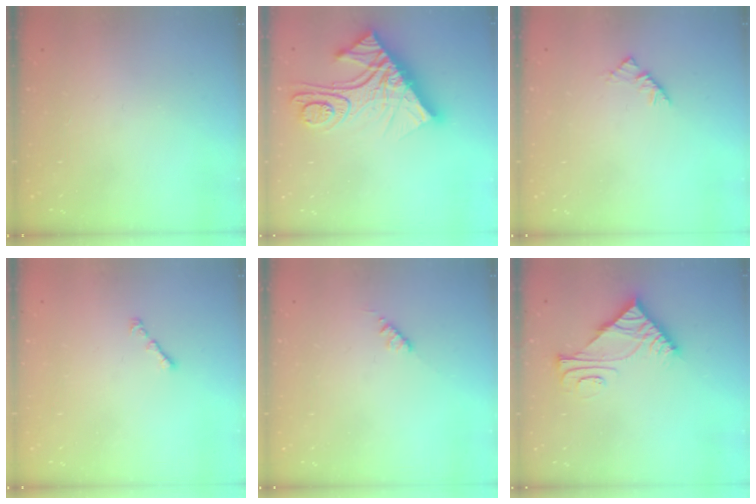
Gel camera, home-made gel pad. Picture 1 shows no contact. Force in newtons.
{"total": 21.9, "press": 21.8, "slide": 1.9}
{"total": 2.9, "press": 2.8, "slide": 0.7}
{"total": 0.9, "press": 0.8, "slide": 0.5}
{"total": 2.8, "press": 2.8, "slide": 0.4}
{"total": 6.8, "press": 6.8, "slide": 0.1}